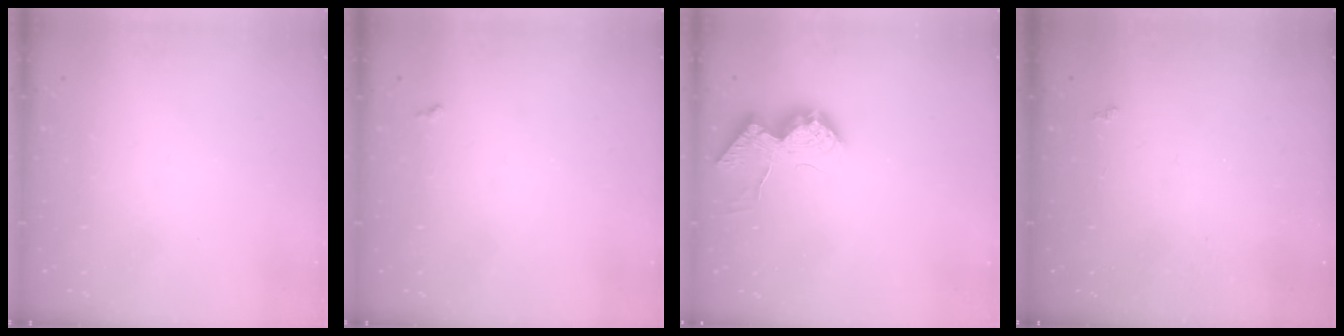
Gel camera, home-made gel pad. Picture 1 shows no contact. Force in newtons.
{"total": 3.8, "press": 3.7, "slide": 0.5}
{"total": 18.4, "press": 18.4, "slide": 0.7}
{"total": 1.9, "press": 1.8, "slide": 0.5}